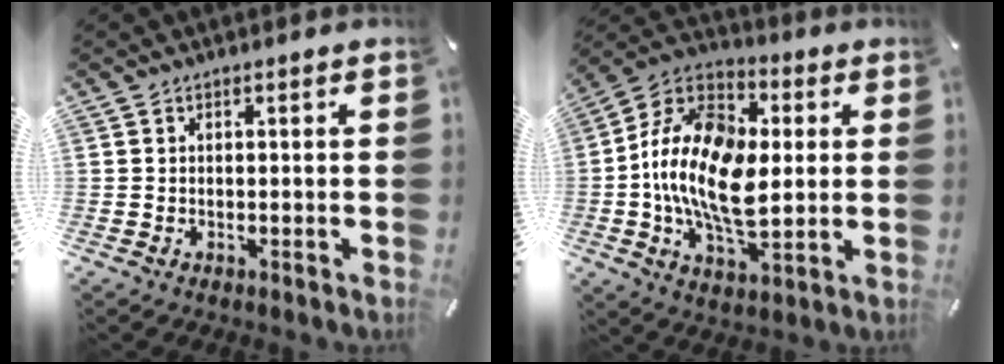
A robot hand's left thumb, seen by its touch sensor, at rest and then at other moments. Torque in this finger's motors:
{"motor_torque": [2.34, 2.67, 1.69, -1.07, 0.37]}